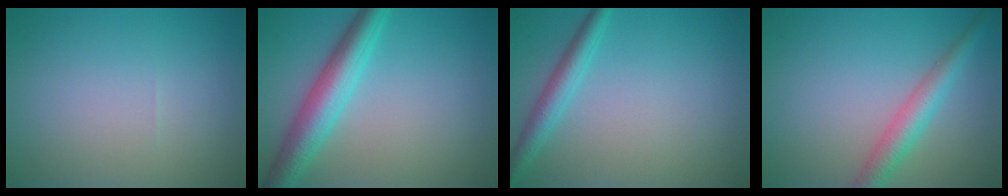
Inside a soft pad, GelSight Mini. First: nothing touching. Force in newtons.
{"total": 5.4, "press": 5.4, "slide": 0.1}
{"total": 2.6, "press": 2.6, "slide": 0.1}
{"total": 3.4, "press": 3.4, "slide": 0.1}